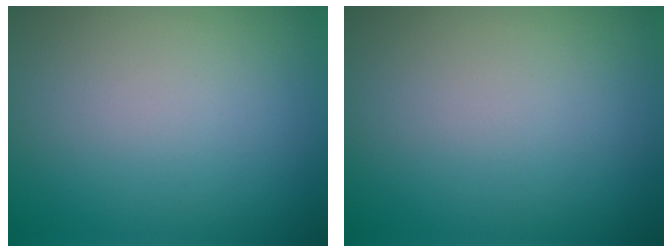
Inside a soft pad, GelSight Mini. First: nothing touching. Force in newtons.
{"total": 0.0}